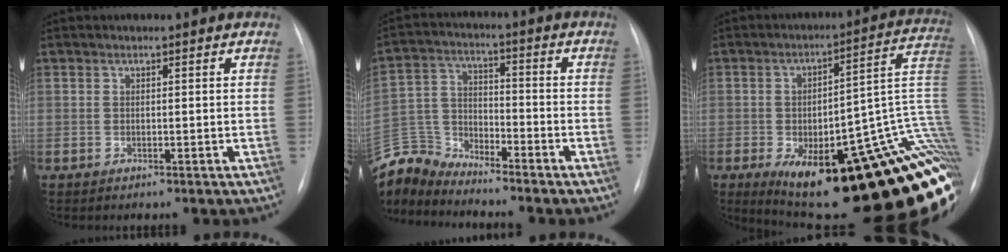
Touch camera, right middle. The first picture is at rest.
{"total": 9.6, "force": [-9.6, 1.2, 0.2], "torque": [-0.018, 0.021, -0.191]}
{"total": 36.3, "force": [-13.6, 9.5, 32.3], "torque": [-0.302, 0.016, -0.168]}